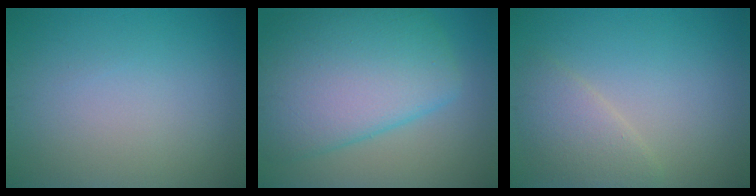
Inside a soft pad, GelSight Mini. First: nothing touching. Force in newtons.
{"total": 10.2, "press": 10.2, "slide": 0.4}
{"total": 2.9, "press": 2.9, "slide": 0.1}